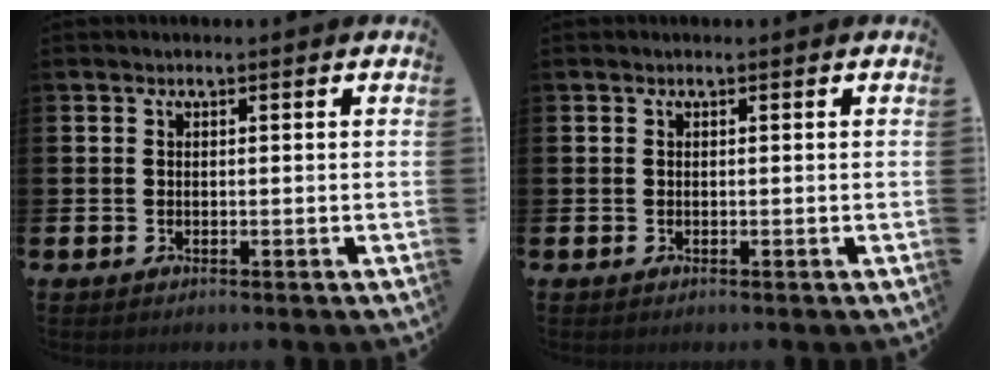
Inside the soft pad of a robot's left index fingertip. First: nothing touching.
{"total": 0.0}